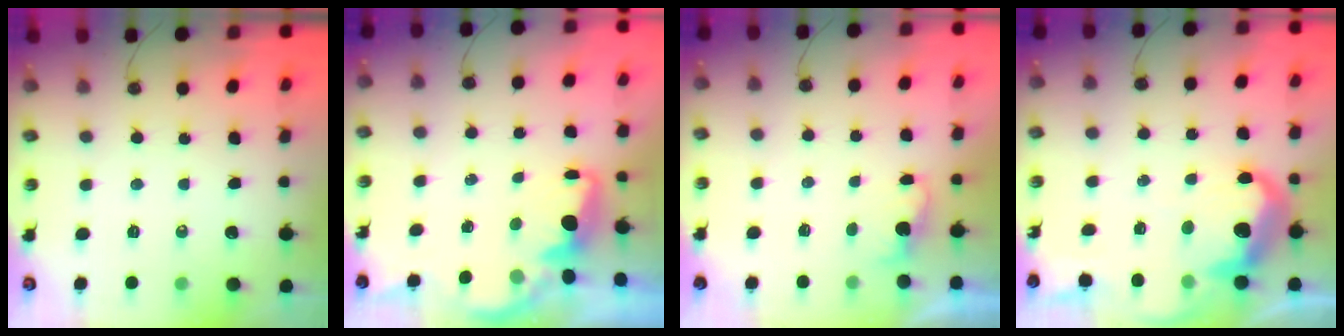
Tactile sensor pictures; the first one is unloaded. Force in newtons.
{"total": 1.5, "press": 1.3, "slide": 0.7}
{"total": 2.2, "press": 2.0, "slide": 0.9}
{"total": 15.5, "press": 15.5, "slide": 1.0}